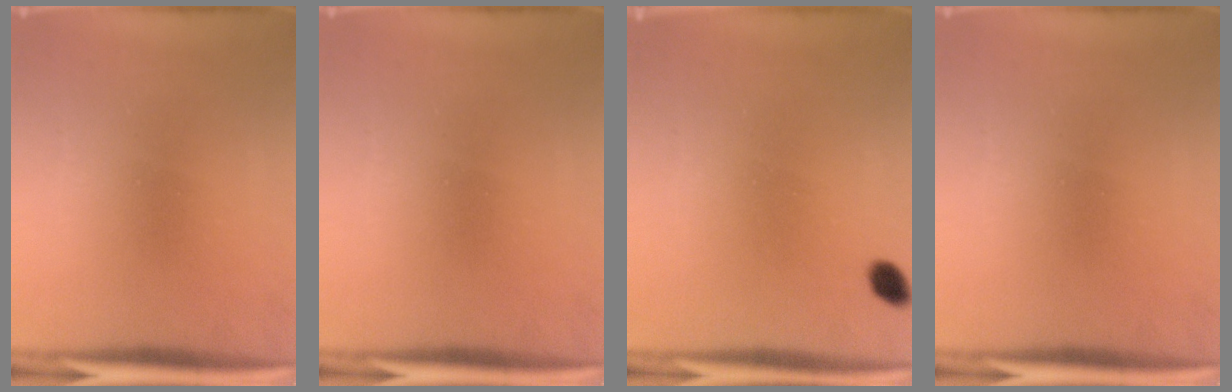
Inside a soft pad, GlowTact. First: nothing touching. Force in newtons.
{"total": 0.0}
{"total": 2.0}
{"total": 0.0}